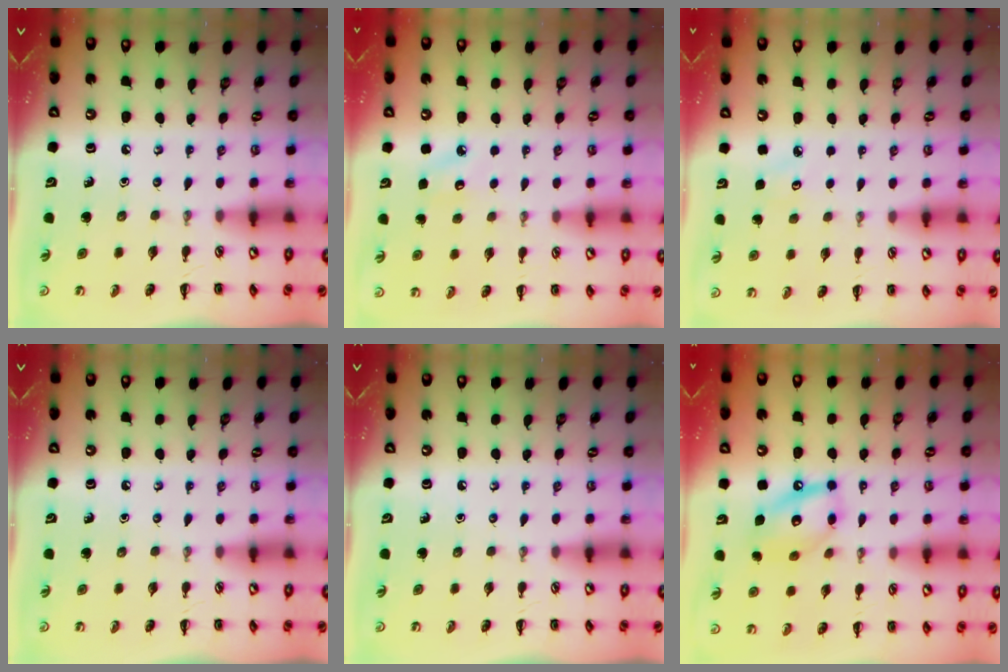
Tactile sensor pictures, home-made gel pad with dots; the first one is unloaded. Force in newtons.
{"total": 6.0, "press": 5.8, "slide": 1.6}
{"total": 3.3, "press": 3.3, "slide": 0.8}
{"total": 0.0}
{"total": 0.0}
{"total": 13.2, "press": 13.1, "slide": 1.6}